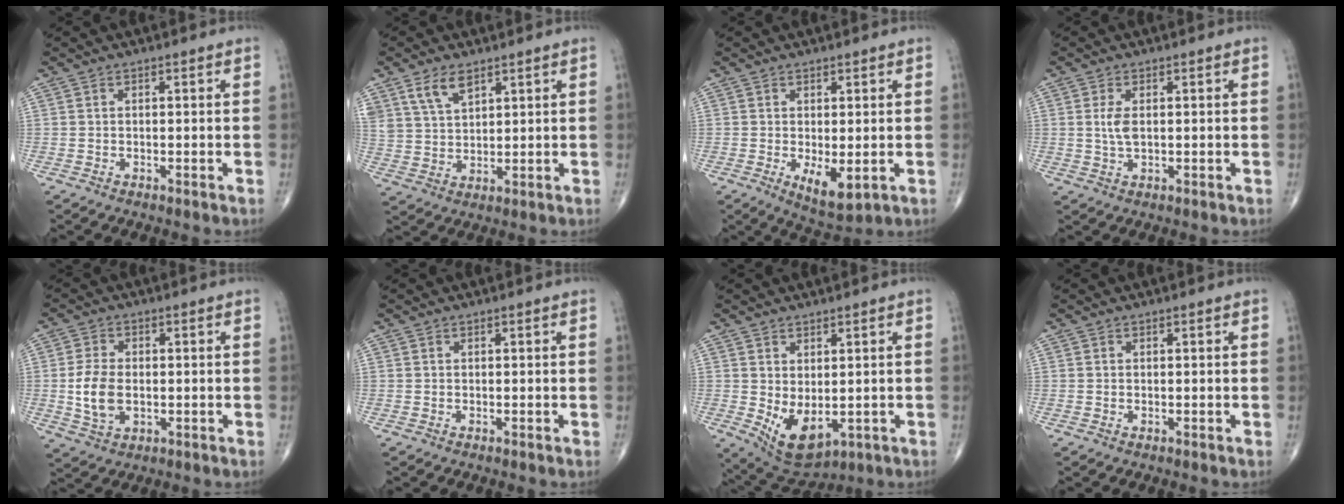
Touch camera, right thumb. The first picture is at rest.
{"total": 6.3, "force": [4.1, 3.2, 3.6], "torque": [-0.060, -0.019, 0.086]}
{"total": 5.6, "force": [-0.9, 2.4, 5.0], "torque": [-0.076, -0.019, -0.004]}
{"total": 3.0, "force": [0.5, 1.4, 2.6], "torque": [-0.058, -0.004, 0.012]}
{"total": 7.3, "force": [-0.5, 4.6, 5.6], "torque": [-0.111, -0.002, -0.005]}
{"total": 0.0}
{"total": 8.2, "force": [-0.8, 4.6, 6.7], "torque": [-0.101, -0.009, 0.012]}
{"total": 0.0}